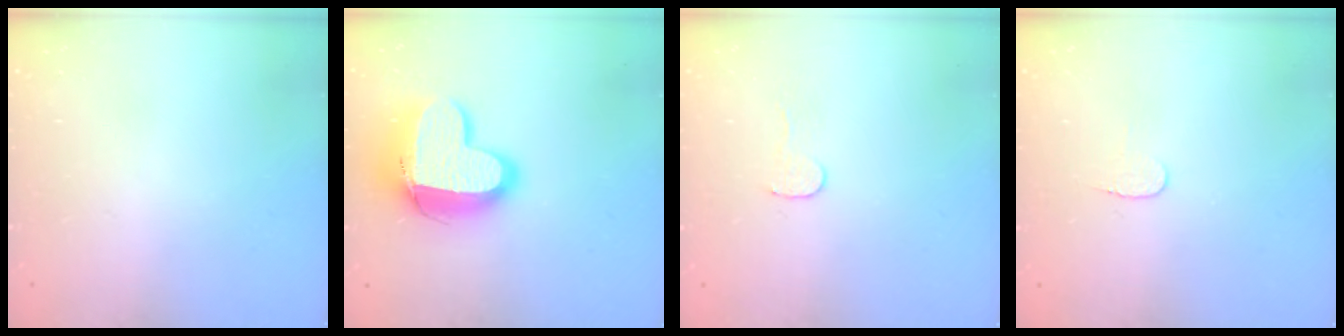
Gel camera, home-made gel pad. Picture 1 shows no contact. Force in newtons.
{"total": 16.0, "press": 16.0, "slide": 1.1}
{"total": 4.1, "press": 4.1, "slide": 0.3}
{"total": 3.7, "press": 3.7, "slide": 0.3}